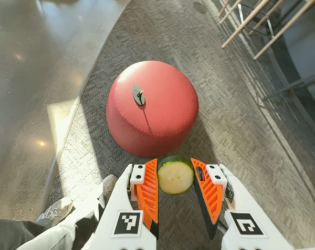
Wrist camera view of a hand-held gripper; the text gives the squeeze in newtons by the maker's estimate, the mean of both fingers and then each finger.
{"total": 10.0, "left": 10.1, "right": 9.8}